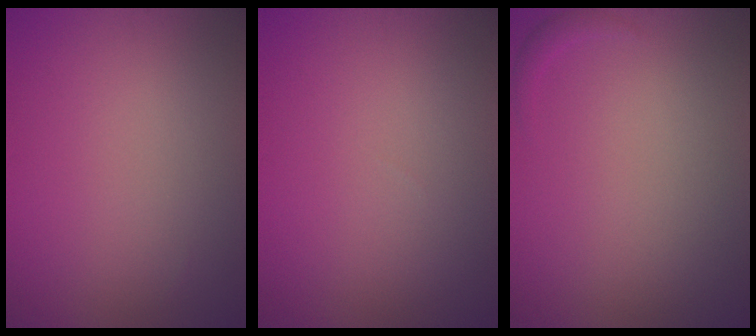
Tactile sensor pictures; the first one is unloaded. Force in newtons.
{"total": 0.0}
{"total": 0.6, "press": 0.6, "slide": 0.1}